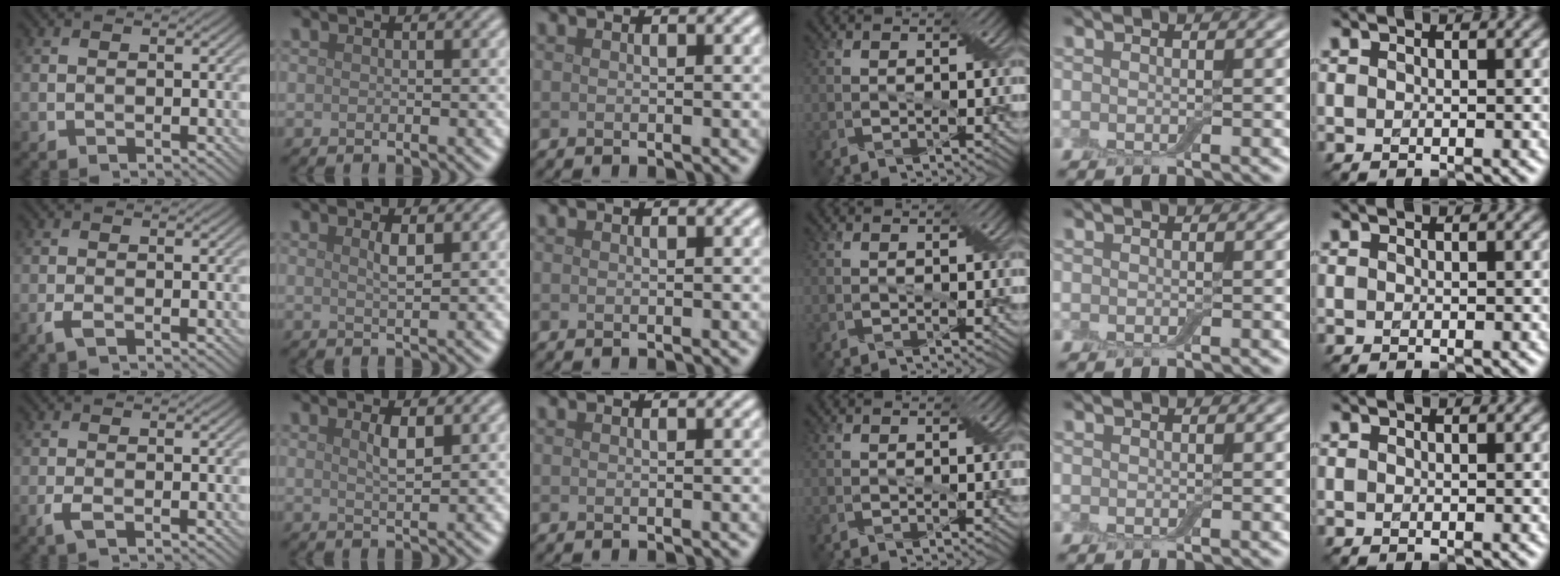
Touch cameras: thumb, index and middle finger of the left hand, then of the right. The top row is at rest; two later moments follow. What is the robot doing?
{"motion": "insert", "object": "box of matches"}